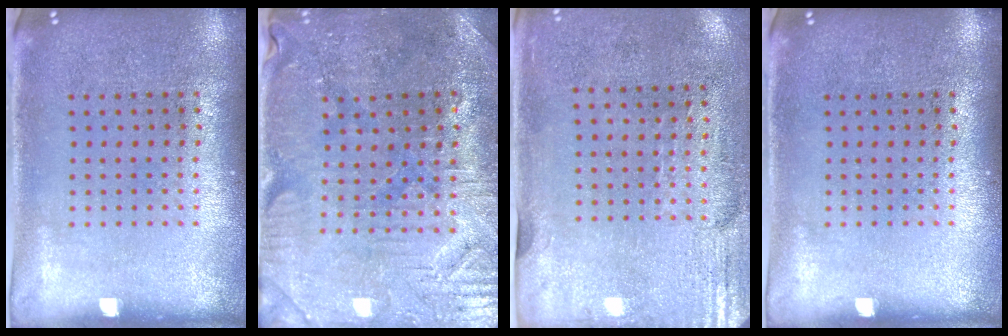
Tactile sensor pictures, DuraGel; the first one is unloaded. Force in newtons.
{"total": 1.4, "press": 1.4, "slide": 0.4}
{"total": 2.9, "press": 2.4, "slide": 1.6}
{"total": 0.0}